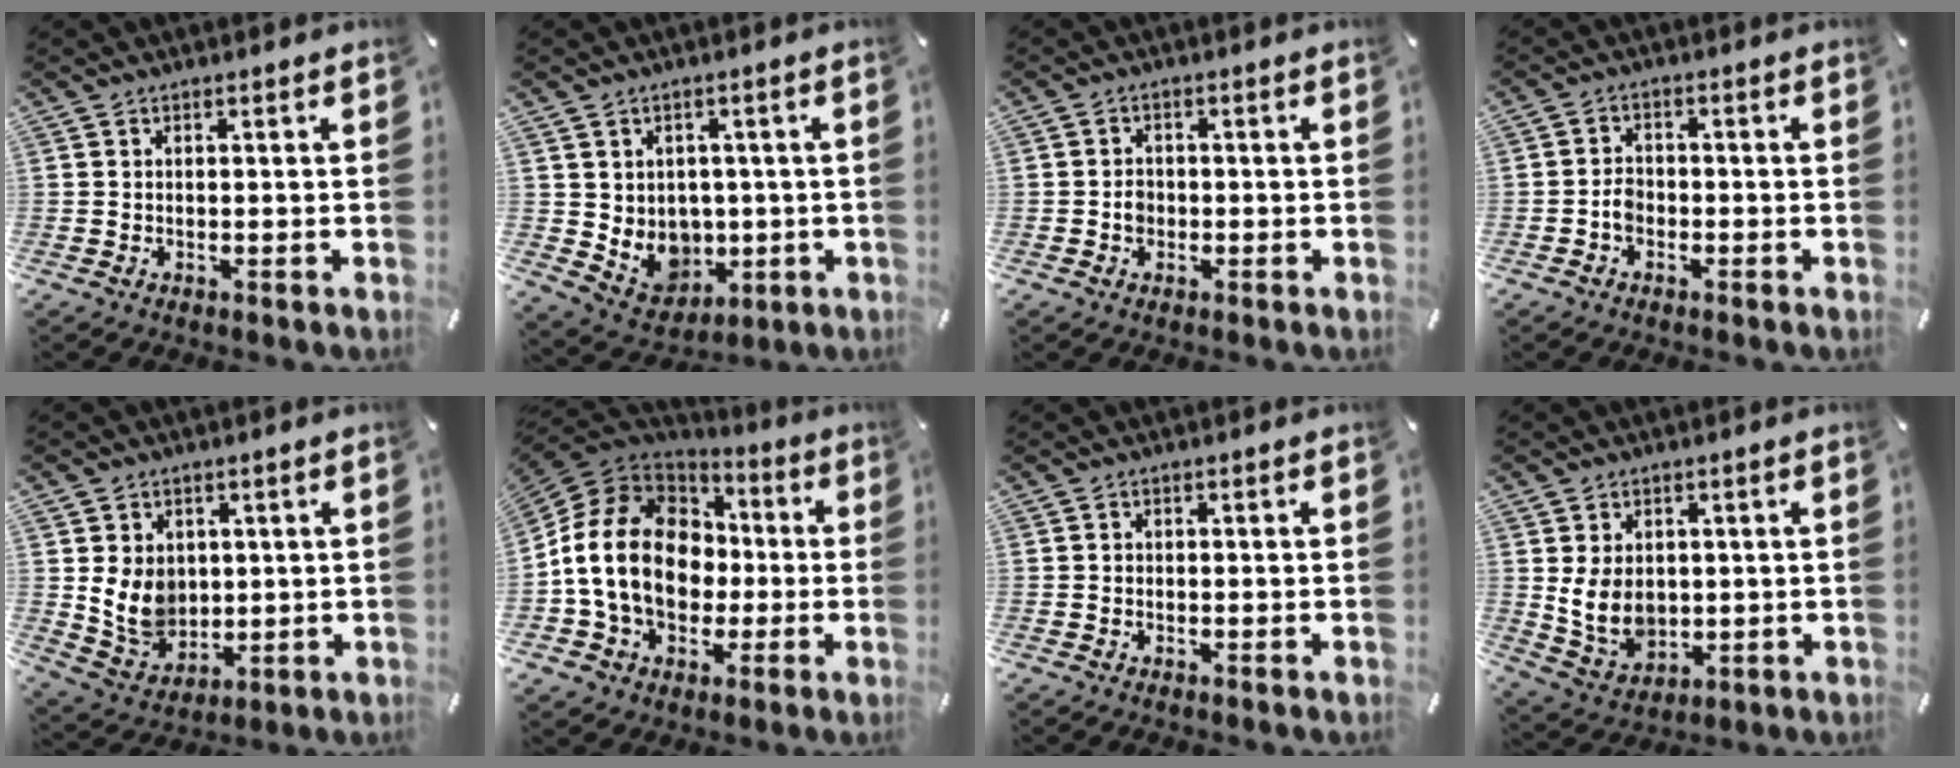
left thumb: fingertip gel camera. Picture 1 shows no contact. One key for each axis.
{"total": 7.4, "fx": 1.1, "fy": 7.1, "fz": 1.9, "tx": -0.045, "ty": -0.023, "tz": 0.031}
{"total": 2.4, "fx": -0.5, "fy": 2.1, "fz": 1.0, "tx": -0.020, "ty": 0.006, "tz": -0.012}
{"total": 3.1, "fx": -1.2, "fy": 2.3, "fz": 1.7, "tx": -0.031, "ty": 0.008, "tz": -0.023}
{"total": 9.1, "fx": 1.7, "fy": 7.9, "fz": 4.2, "tx": -0.096, "ty": -0.011, "tz": 0.034}
{"total": 18.7, "fx": -1.8, "fy": 15.1, "fz": 10.9, "tx": -0.243, "ty": 0.022, "tz": -0.030}
{"total": 0.6, "fx": -0.2, "fy": 0.5, "fz": 0.1, "tx": -0.001, "ty": 0.004, "tz": -0.006}
{"total": 8.4, "fx": 0.7, "fy": 6.6, "fz": 5.2, "tx": -0.110, "ty": -0.009, "tz": 0.011}